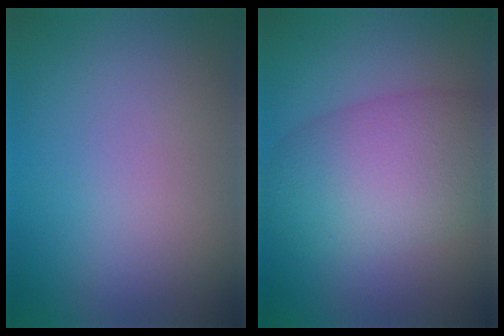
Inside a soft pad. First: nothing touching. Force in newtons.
{"total": 7.7, "press": 7.7, "slide": 0.3}